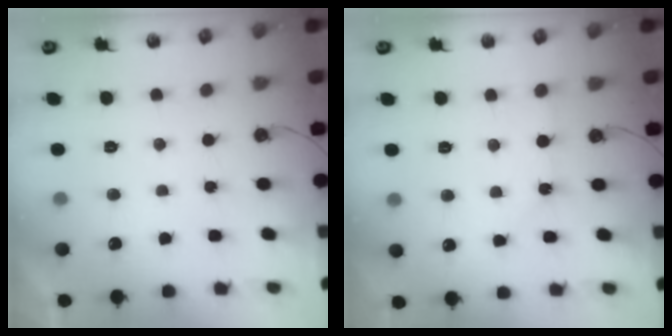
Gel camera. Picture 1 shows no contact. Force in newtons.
{"total": 0.9, "press": 0.9, "slide": 0.1}